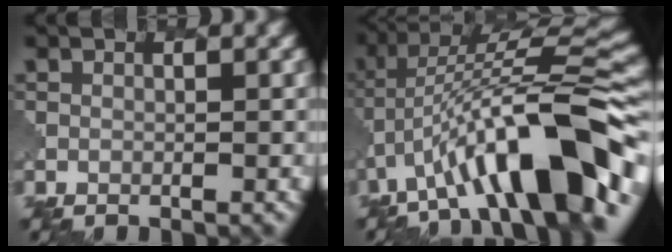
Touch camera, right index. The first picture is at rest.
{"total": 12.2, "force": [-5.1, 3.5, 10.5], "torque": [-0.165, 0.023, -0.076]}